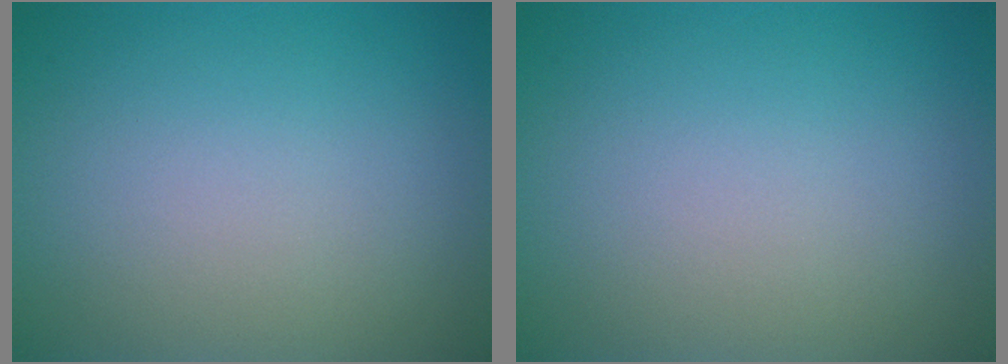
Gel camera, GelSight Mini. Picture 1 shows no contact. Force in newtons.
{"total": 0.0}